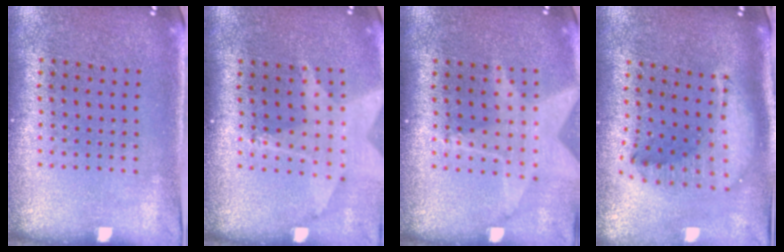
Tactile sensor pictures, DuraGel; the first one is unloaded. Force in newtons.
{"total": 1.9, "press": 1.5, "slide": 1.2}
{"total": 1.8, "press": 1.5, "slide": 1.1}
{"total": 1.8, "press": 1.4, "slide": 1.0}